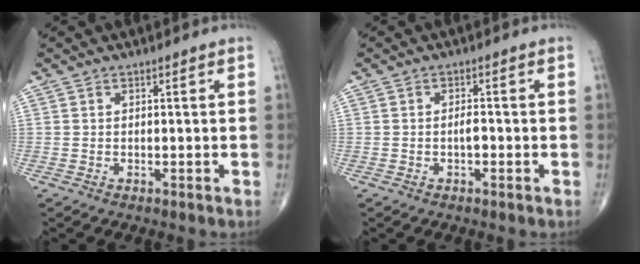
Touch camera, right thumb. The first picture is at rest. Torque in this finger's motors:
{"motor_torque": [2.84, 2.16, 0.83, -0.77, 0.44]}